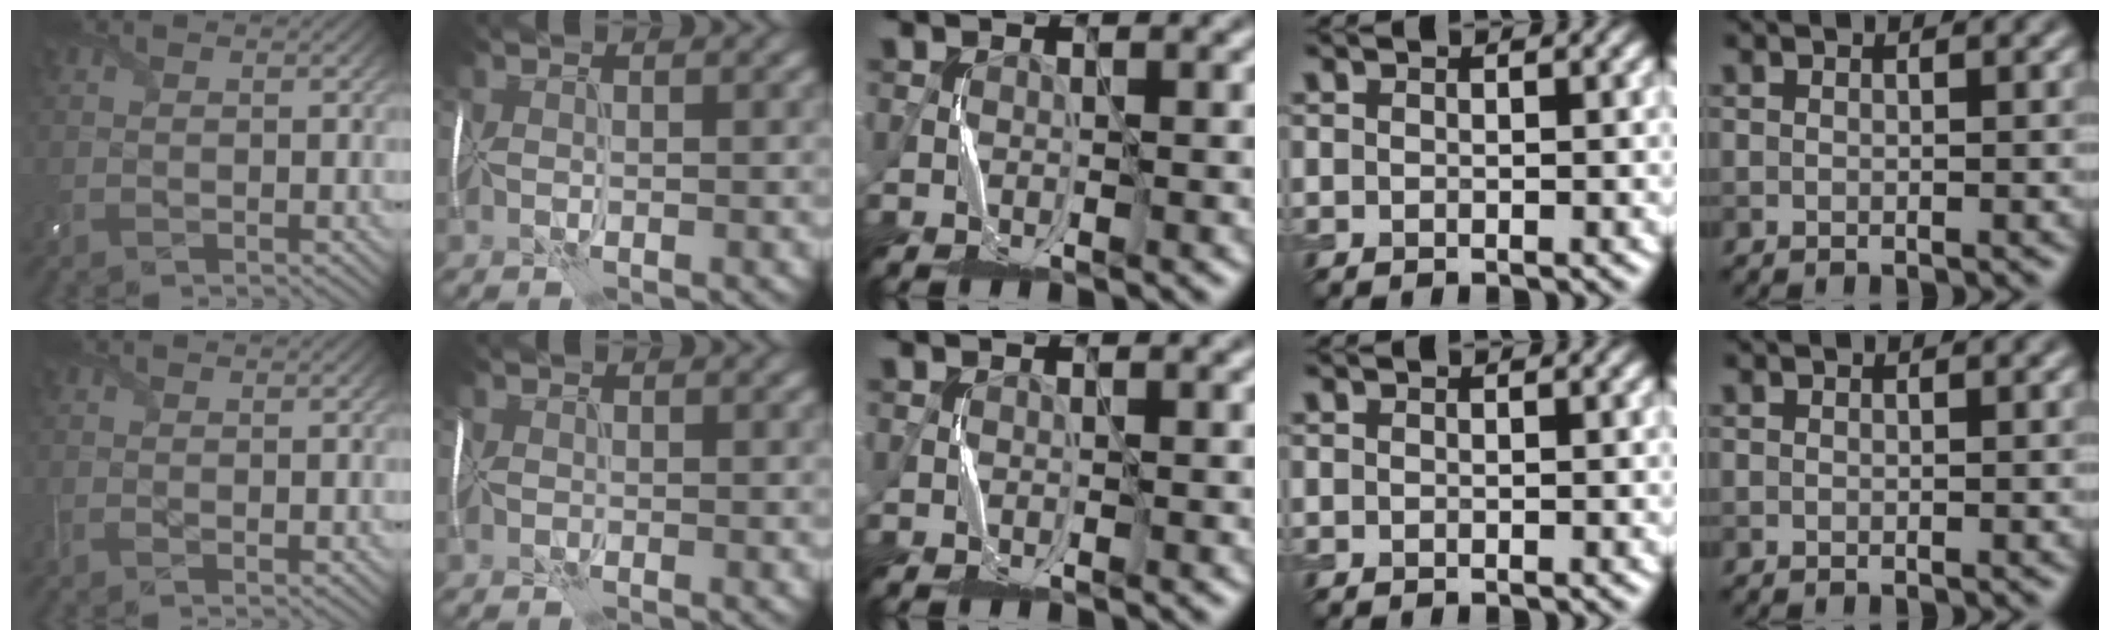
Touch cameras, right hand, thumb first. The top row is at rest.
{"thumb": {"total": 1.3, "force": [-0.2, 0.8, 1.1], "torque": [-0.027, -0.006, -0.003]}, "index": {"total": 0.5, "force": [-0.2, 0.3, 0.4], "torque": [-0.012, -0.003, -0.009]}}